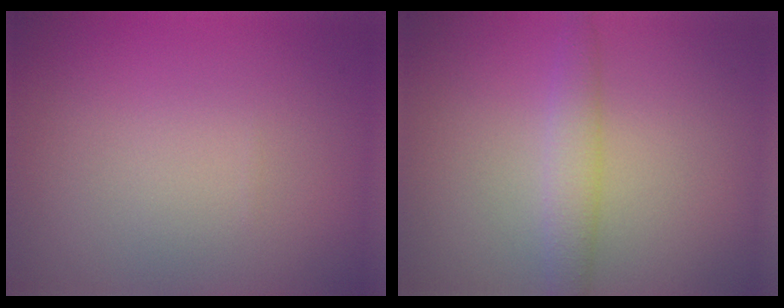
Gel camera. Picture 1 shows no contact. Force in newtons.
{"total": 2.4, "press": 2.4, "slide": 0.1}